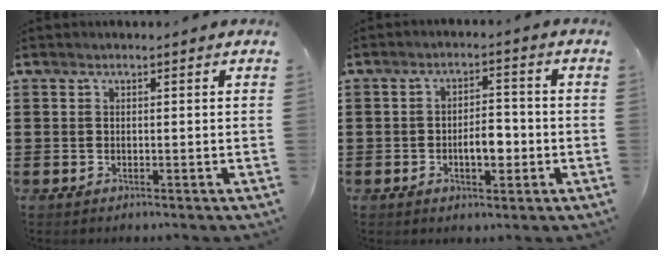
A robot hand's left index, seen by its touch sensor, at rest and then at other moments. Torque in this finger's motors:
{"motor_torque": [0.56, 0.44, 0.11, 0.09]}